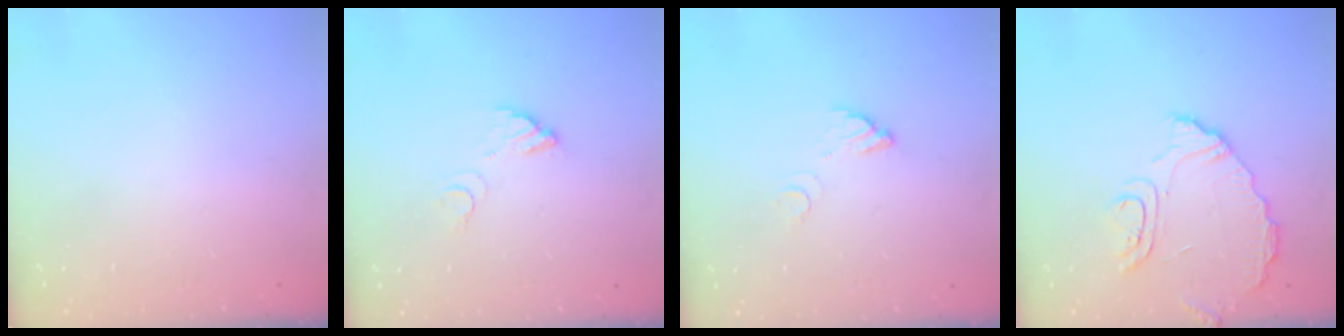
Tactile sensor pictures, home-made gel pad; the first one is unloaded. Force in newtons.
{"total": 4.1, "press": 4.1, "slide": 0.2}
{"total": 3.3, "press": 3.3, "slide": 0.2}
{"total": 9.0, "press": 9.0, "slide": 0.8}